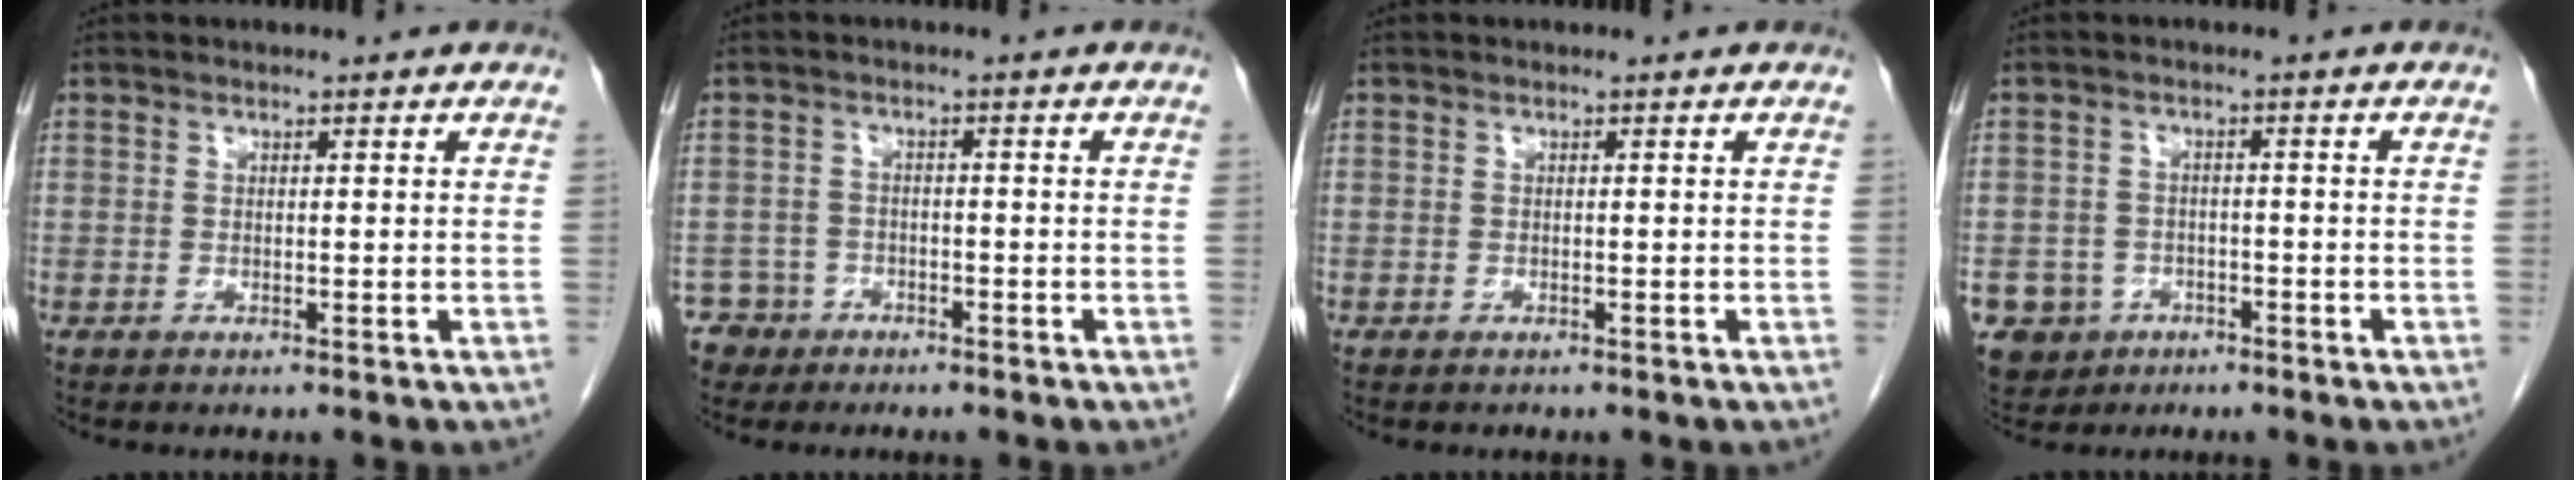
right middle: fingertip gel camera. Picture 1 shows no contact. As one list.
[{"total": 4.0, "force": [-2.7, 2.9, -0.6], "torque": [0.016, 0.010, -0.048]}, {"total": 0.0}, {"total": 6.5, "force": [-3.3, 5.6, 1.0], "torque": [-0.023, 0.008, -0.046]}]